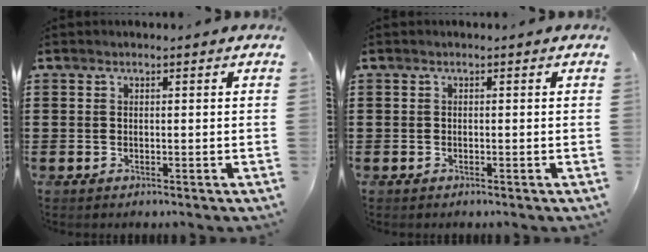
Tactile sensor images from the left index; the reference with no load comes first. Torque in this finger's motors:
{"motor_torque": [-0.01, 0.01, 0.00, -0.01]}